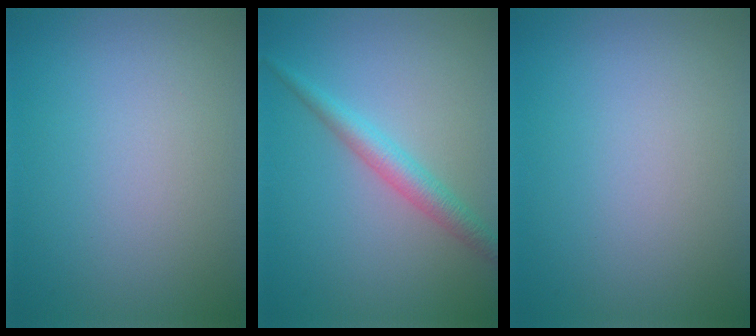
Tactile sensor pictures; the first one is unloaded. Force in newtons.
{"total": 2.8, "press": 2.8, "slide": 0.1}
{"total": 0.0}